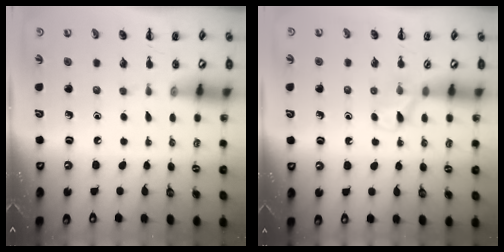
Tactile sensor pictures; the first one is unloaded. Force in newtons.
{"total": 3.7, "press": 3.4, "slide": 1.5}